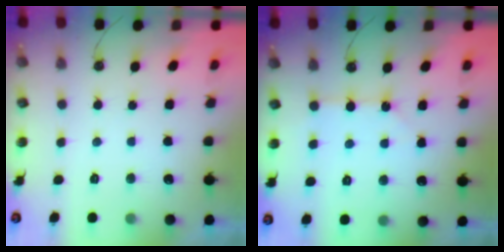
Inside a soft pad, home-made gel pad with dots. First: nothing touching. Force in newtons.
{"total": 1.8, "press": 1.8, "slide": 0.1}